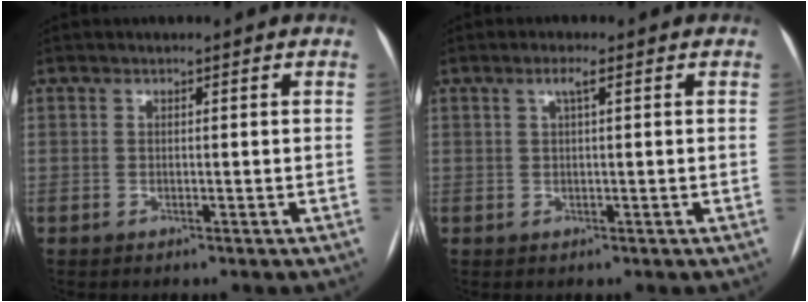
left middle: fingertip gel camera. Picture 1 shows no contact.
{"total": 1.8, "force": [0.8, 0.0, 1.6], "torque": [-0.035, 0.008, 0.015]}